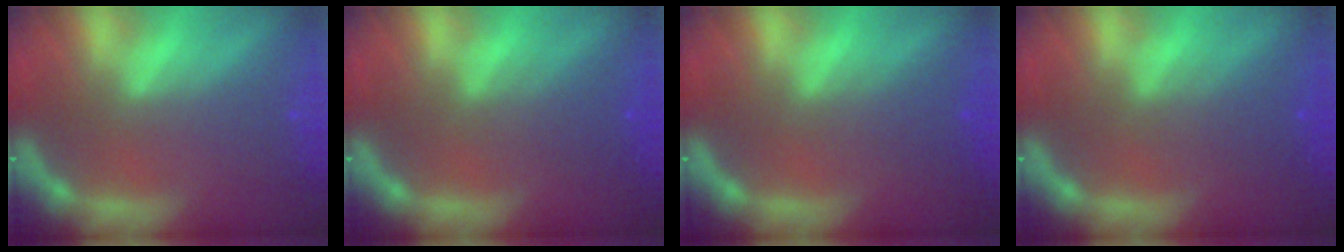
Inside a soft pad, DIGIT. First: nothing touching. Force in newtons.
{"total": 2.5}
{"total": 1.9}
{"total": 2.5}